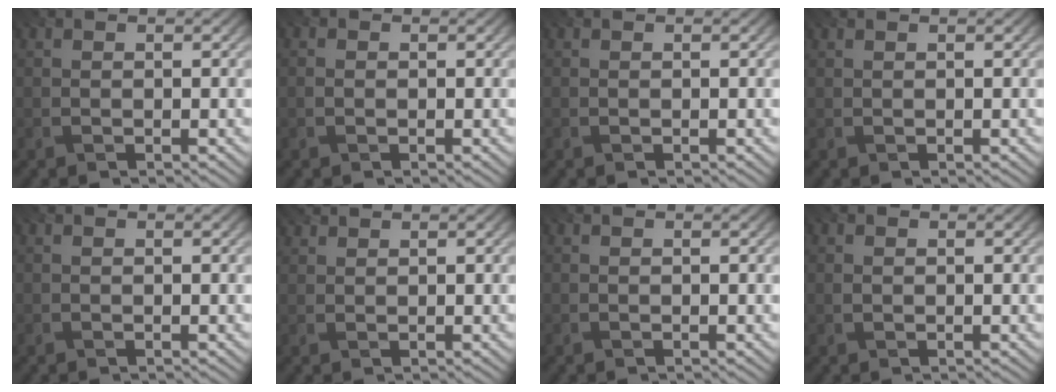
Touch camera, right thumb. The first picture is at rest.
{"total": 0.8, "force": [-0.4, 0.6, 0.1], "torque": [-0.001, -0.002, -0.009]}
{"total": 0.0}
{"total": 0.6, "force": [0.5, 0.0, 0.2], "torque": [-0.003, -0.001, 0.005]}
{"total": 0.0}
{"total": 1.7, "force": [1.5, 0.5, 0.5], "torque": [-0.012, 0.003, 0.025]}
{"total": 0.0}
{"total": 0.5, "force": [0.1, 0.5, 0.2], "torque": [-0.004, -0.001, 0.002]}